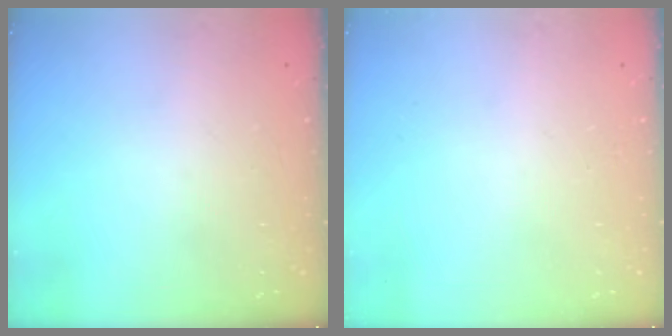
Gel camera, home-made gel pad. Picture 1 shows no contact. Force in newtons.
{"total": 0.0}